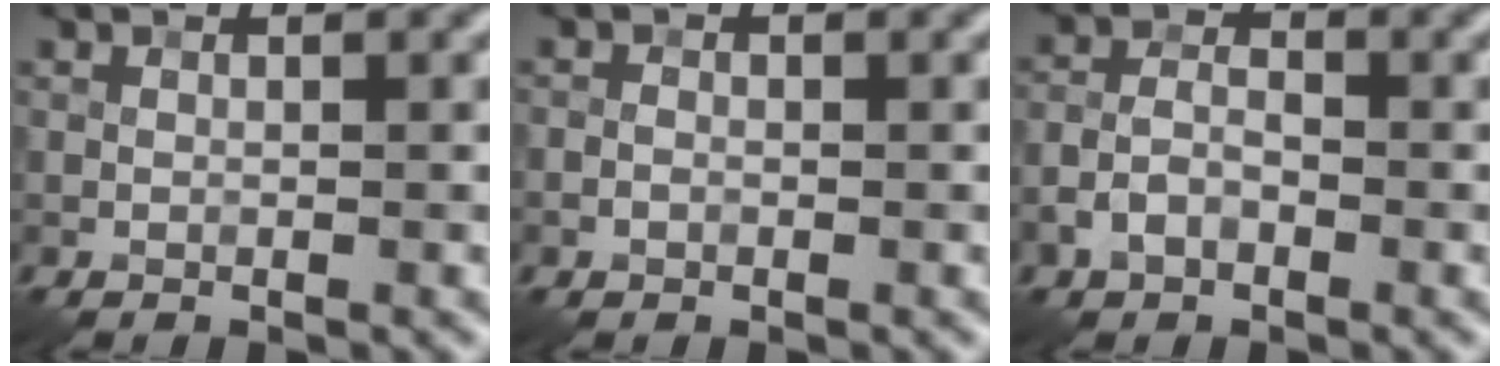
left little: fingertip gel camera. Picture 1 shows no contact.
{"total": 0.8, "force": [-0.3, 0.6, 0.4], "torque": [-0.005, 0.001, -0.009]}
{"total": 2.8, "force": [-1.4, 1.8, 1.7], "torque": [-0.030, 0.006, -0.031]}